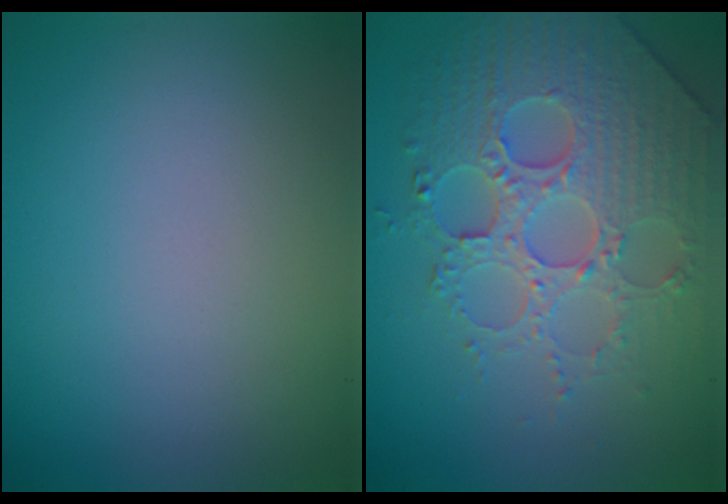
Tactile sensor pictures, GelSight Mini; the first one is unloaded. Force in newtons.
{"total": 5.4, "press": 5.1, "slide": 1.9}